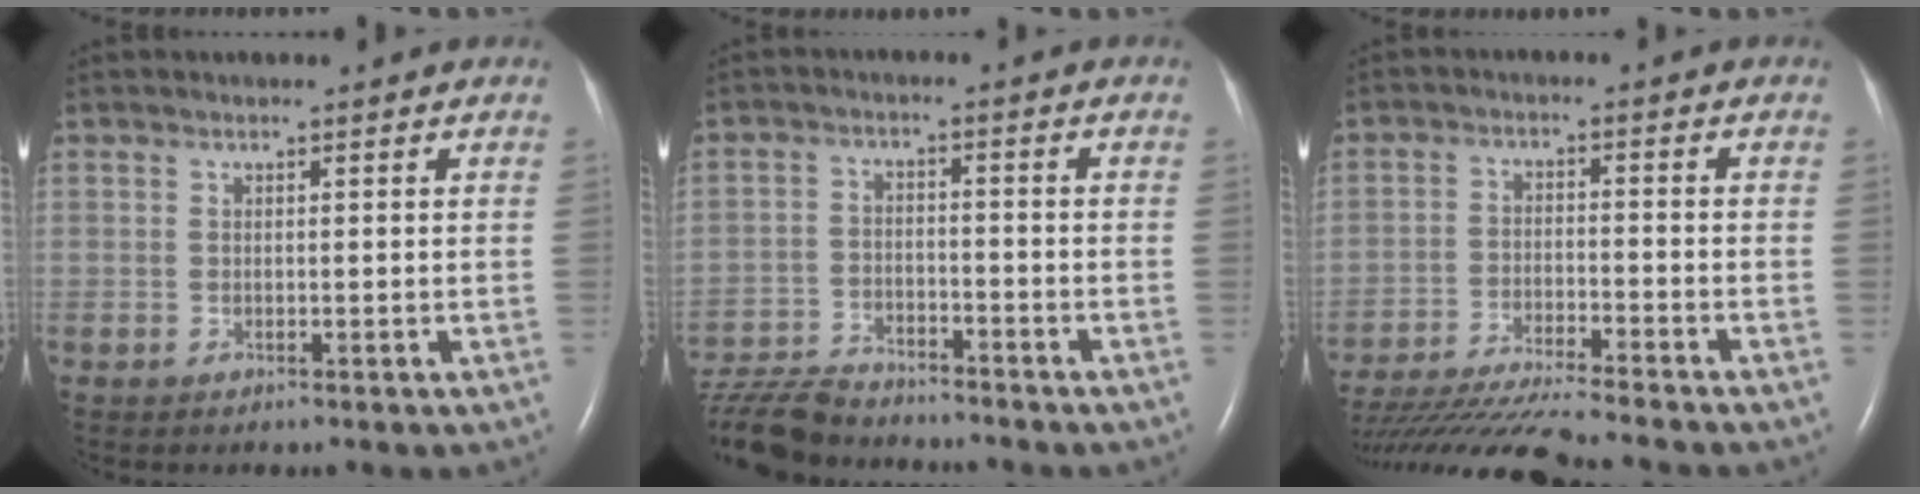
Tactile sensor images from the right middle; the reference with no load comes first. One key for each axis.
{"total": 11.8, "fx": -11.1, "fy": 2.1, "fz": 3.4, "tx": -0.072, "ty": -0.004, "tz": -0.191}
{"total": 14.3, "fx": -13.1, "fy": -1.4, "fz": 5.7, "tx": -0.093, "ty": -0.027, "tz": -0.223}